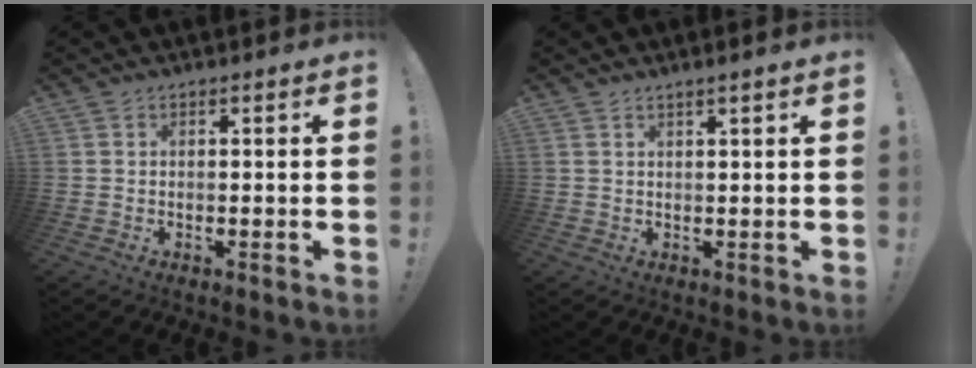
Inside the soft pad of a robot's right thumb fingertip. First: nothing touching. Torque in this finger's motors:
{"motor_torque": [-0.01, -0.03, -0.06, 0.06, 0.07]}